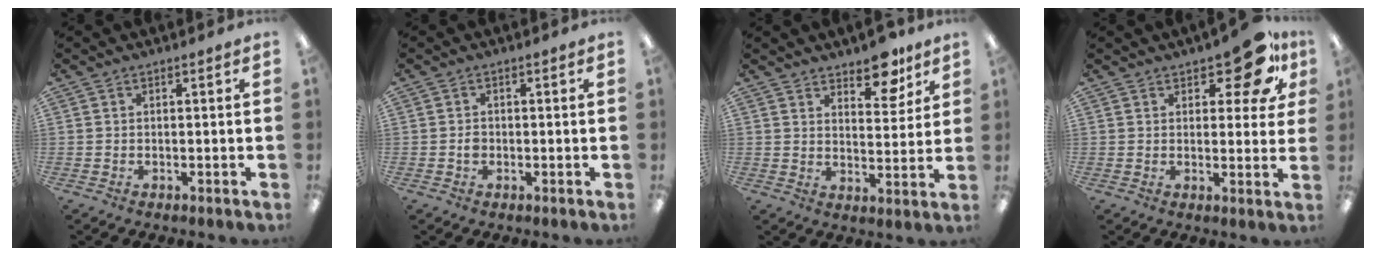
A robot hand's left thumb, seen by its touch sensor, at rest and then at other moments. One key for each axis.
{"total": 1.4, "fx": -0.2, "fy": 1.1, "fz": 0.8, "tx": -0.016, "ty": 0.004, "tz": -0.005}
{"total": 8.7, "fx": 7.0, "fy": 3.6, "fz": 3.8, "tx": -0.029, "ty": -0.047, "tz": 0.118}
{"total": 11.3, "fx": 7.0, "fy": 4.9, "fz": 7.5, "tx": -0.084, "ty": -0.038, "tz": 0.117}